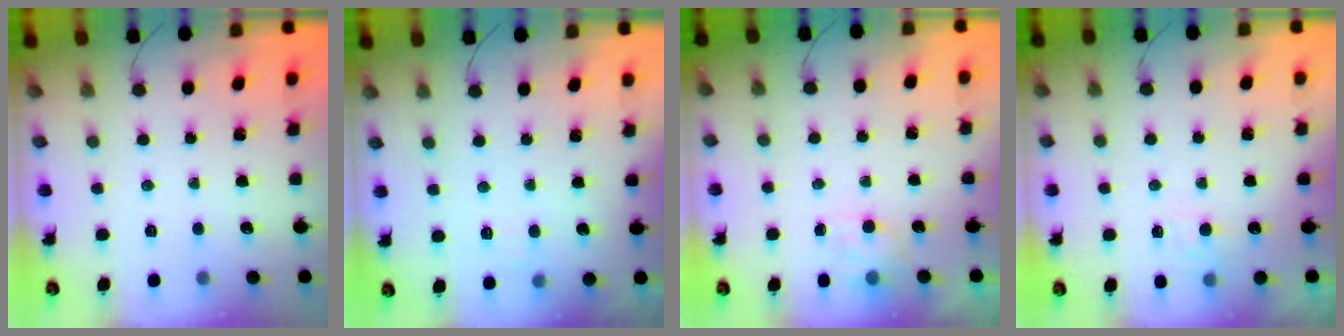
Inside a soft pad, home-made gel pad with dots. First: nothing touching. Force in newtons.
{"total": 4.8, "press": 4.6, "slide": 1.3}
{"total": 4.1, "press": 4.0, "slide": 1.2}
{"total": 2.5, "press": 2.1, "slide": 1.5}